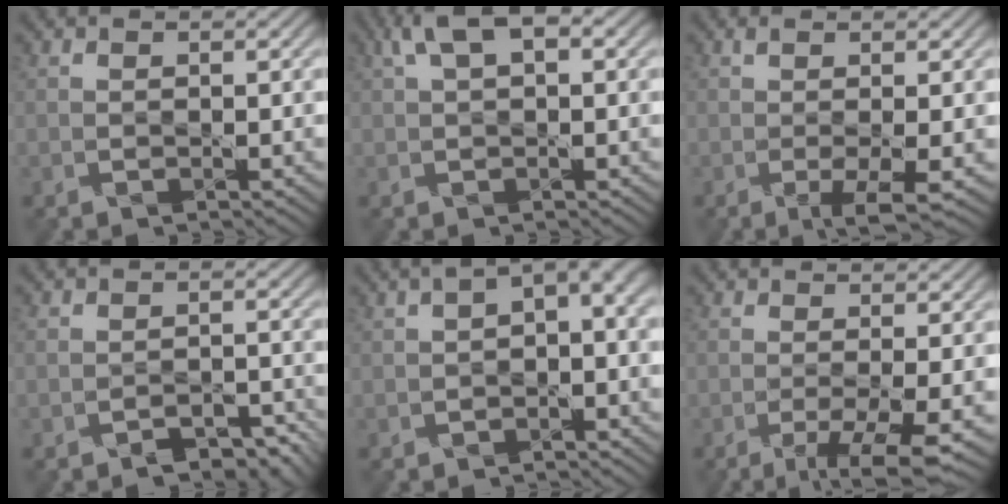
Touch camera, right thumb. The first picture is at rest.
{"total": 4.9, "force": [2.3, 2.3, 3.6], "torque": [-0.069, 0.010, 0.035]}
{"total": 3.1, "force": [-0.3, 0.3, 3.0], "torque": [-0.065, -0.001, -0.005]}
{"total": 3.9, "force": [-3.2, 1.6, 1.5], "torque": [-0.018, 0.000, -0.051]}
{"total": 4.8, "force": [0.3, 2.6, 4.0], "torque": [-0.059, -0.002, 0.000]}
{"total": 5.7, "force": [-2.5, 1.1, 5.0], "torque": [-0.094, -0.004, -0.039]}